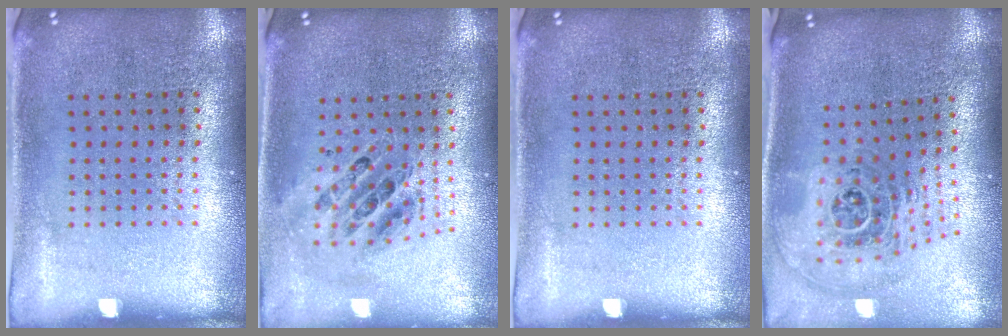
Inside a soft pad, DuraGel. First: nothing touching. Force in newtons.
{"total": 0.8, "press": 0.7, "slide": 0.1}
{"total": 0.0}
{"total": 2.0, "press": 1.5, "slide": 1.3}